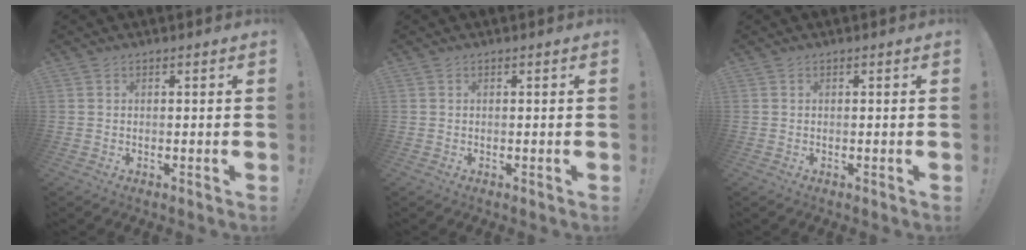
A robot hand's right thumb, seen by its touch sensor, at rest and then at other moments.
{"total": 0.0}
{"total": 0.0}